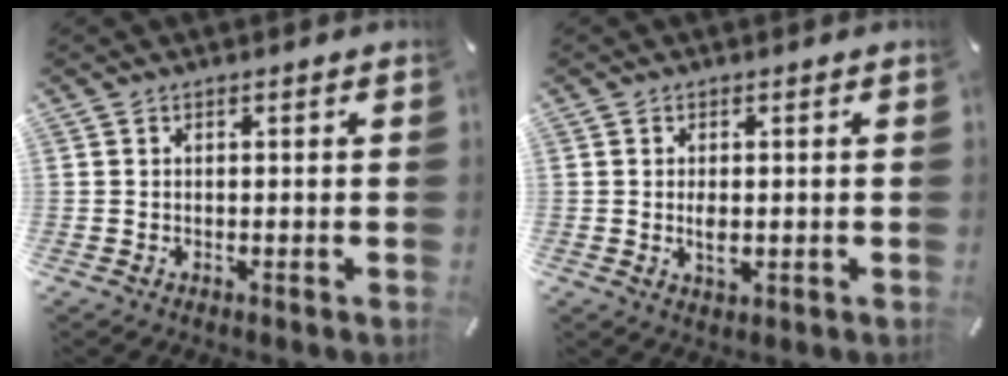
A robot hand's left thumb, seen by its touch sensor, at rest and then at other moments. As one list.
[{"total": 3.1, "force": [-0.2, 1.4, 2.7], "torque": [-0.059, -0.008, -0.010]}]